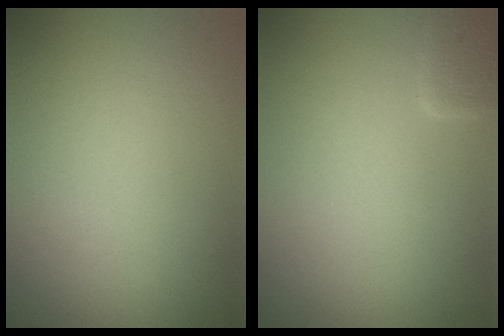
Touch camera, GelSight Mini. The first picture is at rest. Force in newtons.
{"total": 1.5, "press": 1.5, "slide": 0.1}